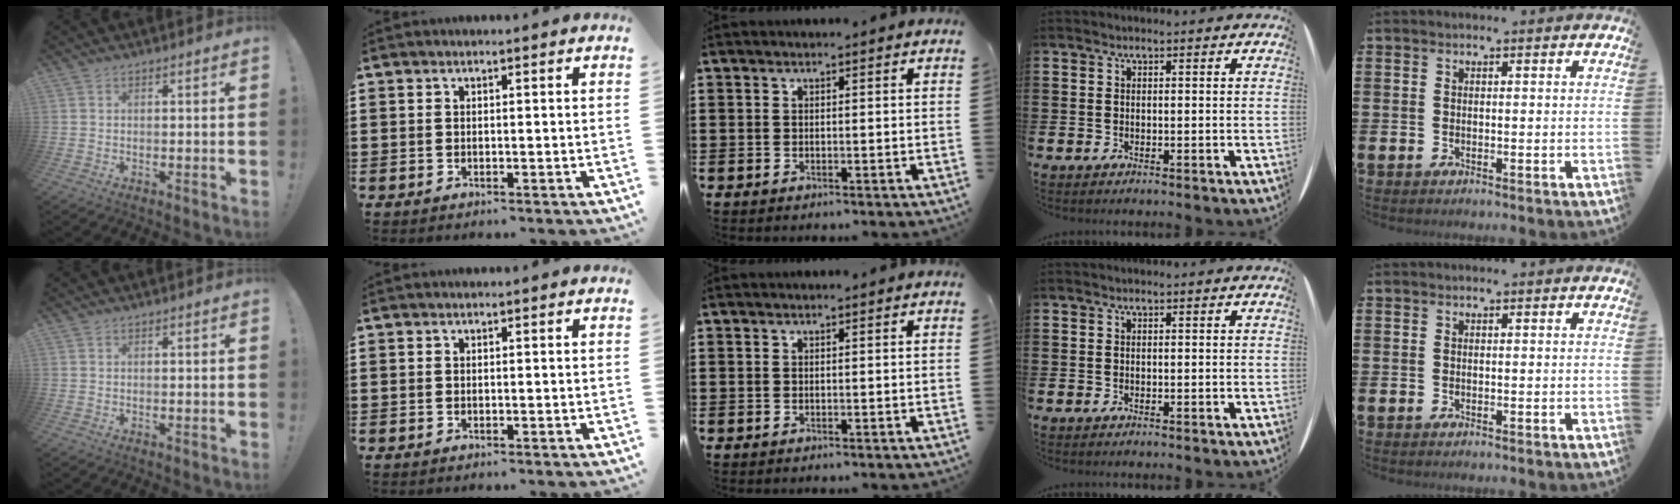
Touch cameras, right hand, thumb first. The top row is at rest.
{}